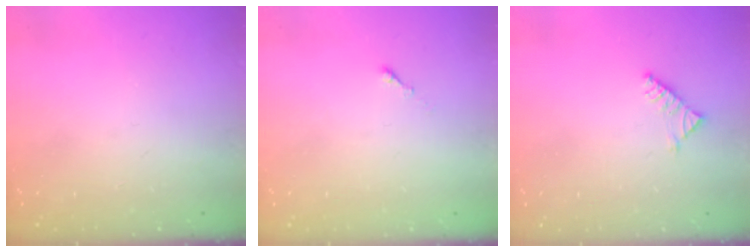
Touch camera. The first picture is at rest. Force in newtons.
{"total": 0.0}
{"total": 3.6, "press": 3.5, "slide": 0.6}